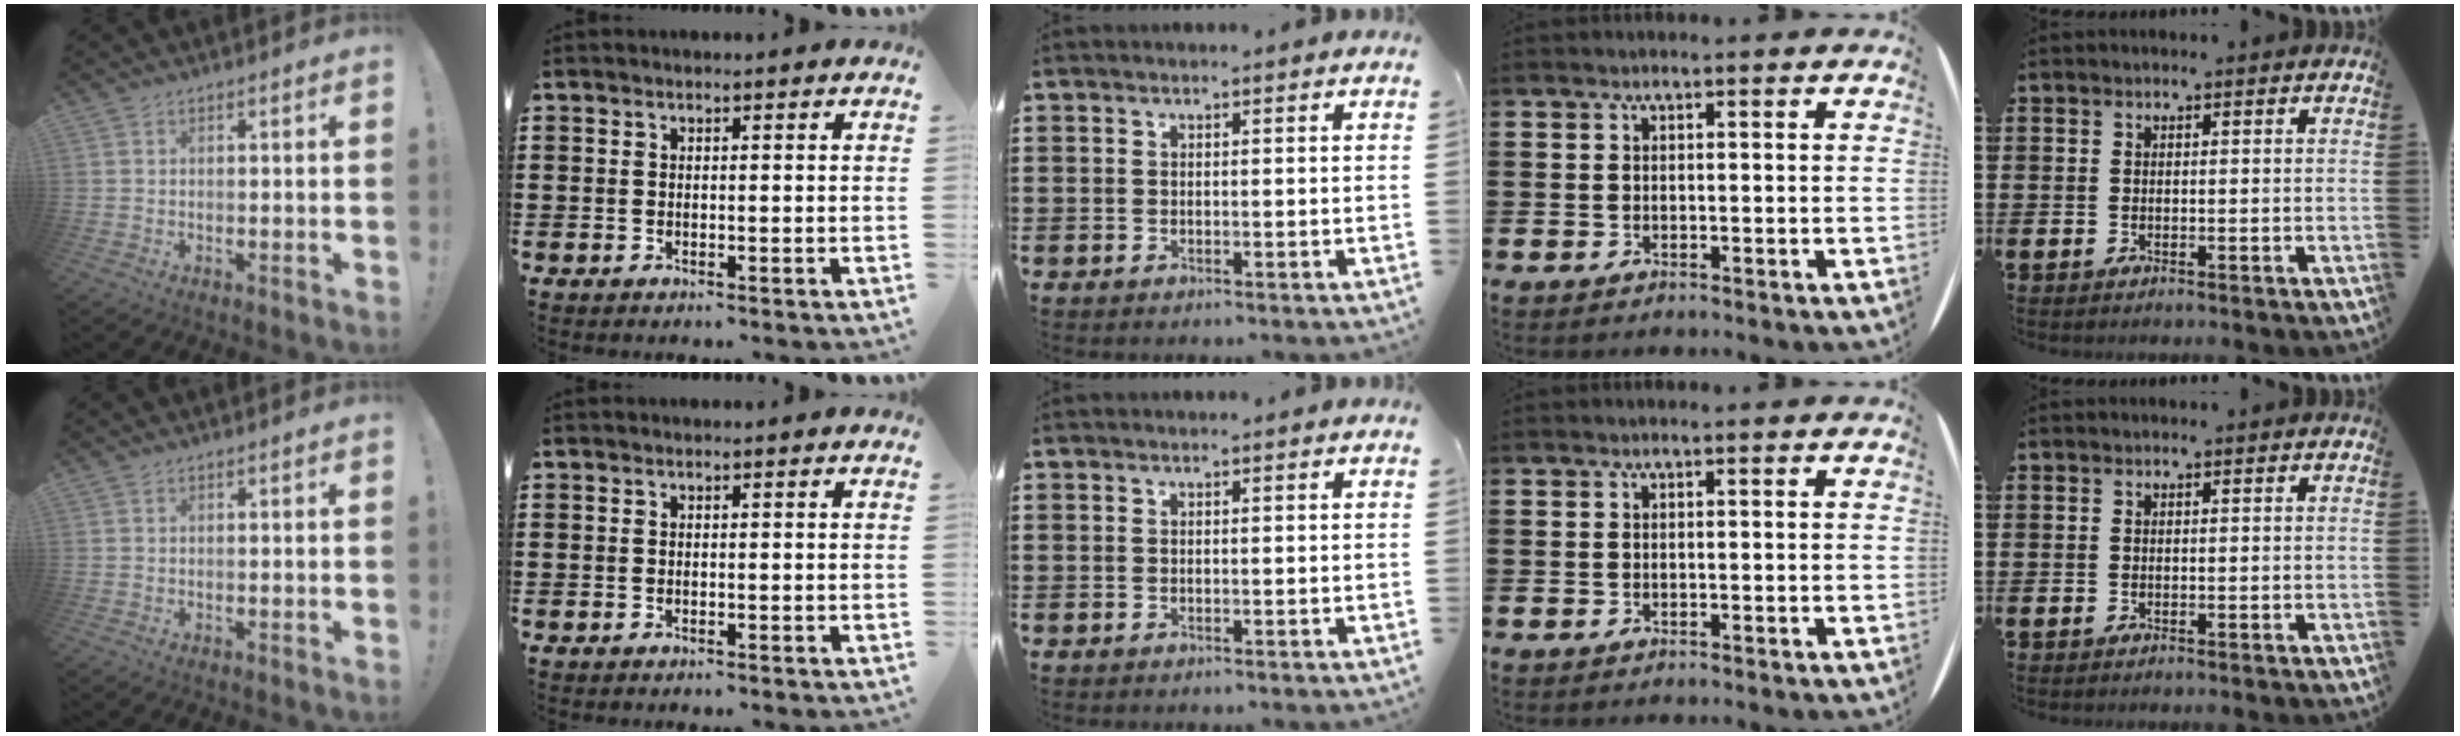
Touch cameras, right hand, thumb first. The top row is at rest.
{}